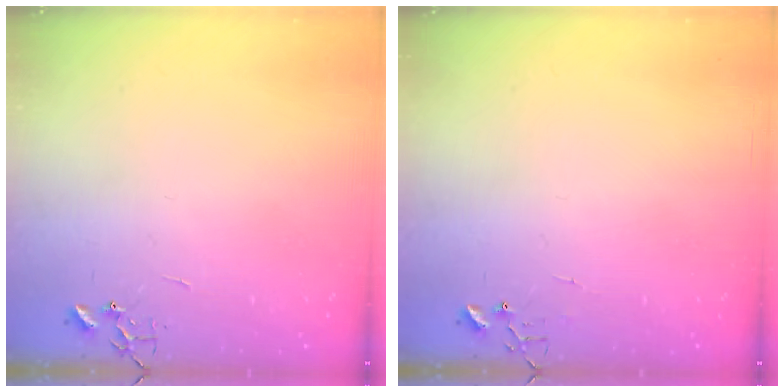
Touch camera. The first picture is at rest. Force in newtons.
{"total": 5.0, "press": 5.0, "slide": 0.4}